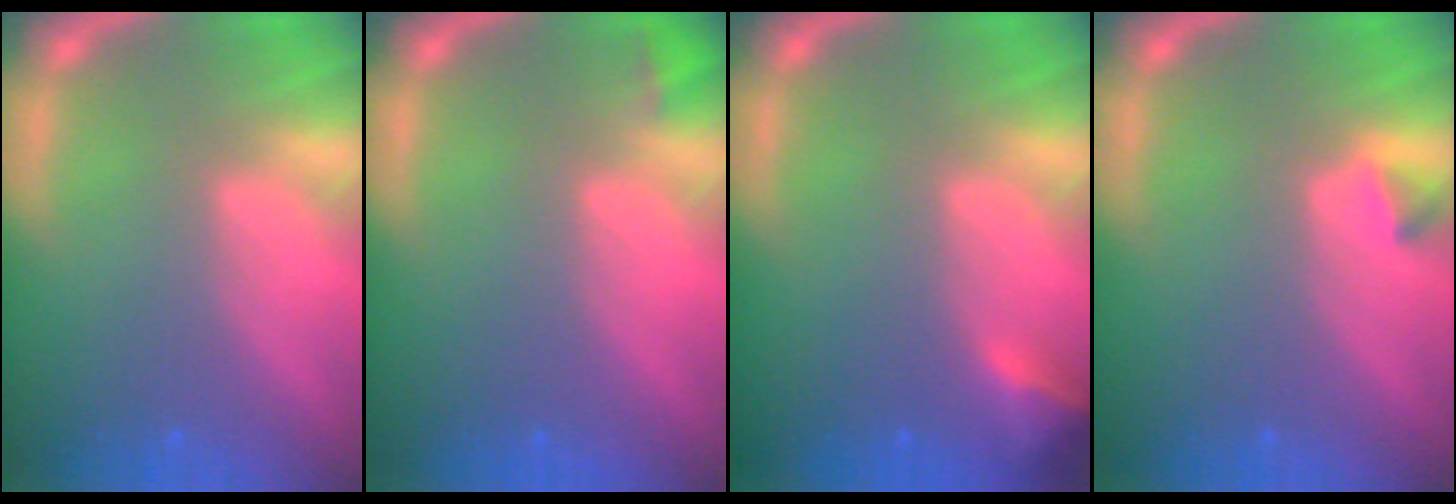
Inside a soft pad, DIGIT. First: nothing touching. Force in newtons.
{"total": 0.9}
{"total": 2.4}
{"total": 0.9}